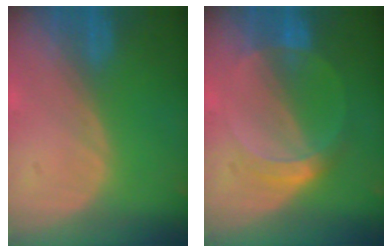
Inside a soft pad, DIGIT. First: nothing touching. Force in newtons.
{"total": 5.2, "press": 4.8, "slide": 2.0}